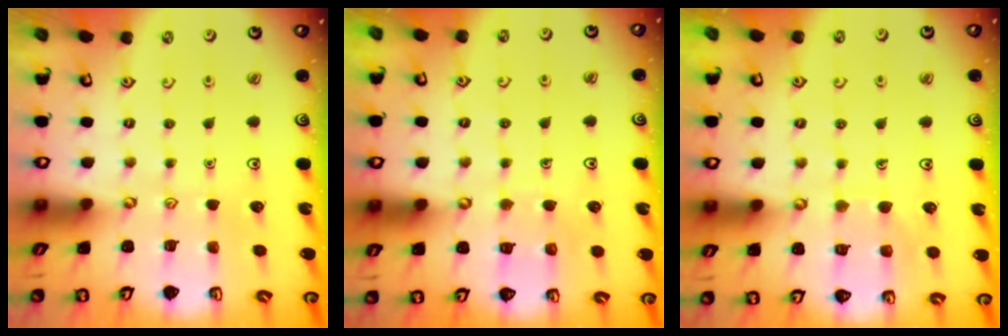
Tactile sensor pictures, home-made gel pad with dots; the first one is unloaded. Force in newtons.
{"total": 5.0, "press": 5.0, "slide": 0.3}
{"total": 7.1, "press": 7.1, "slide": 0.5}